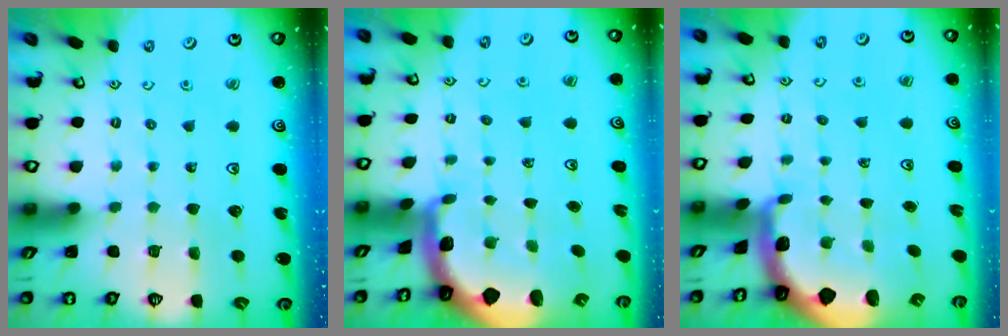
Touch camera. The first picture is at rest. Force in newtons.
{"total": 1.7, "press": 1.7, "slide": 0.4}
{"total": 1.7, "press": 1.7, "slide": 0.4}